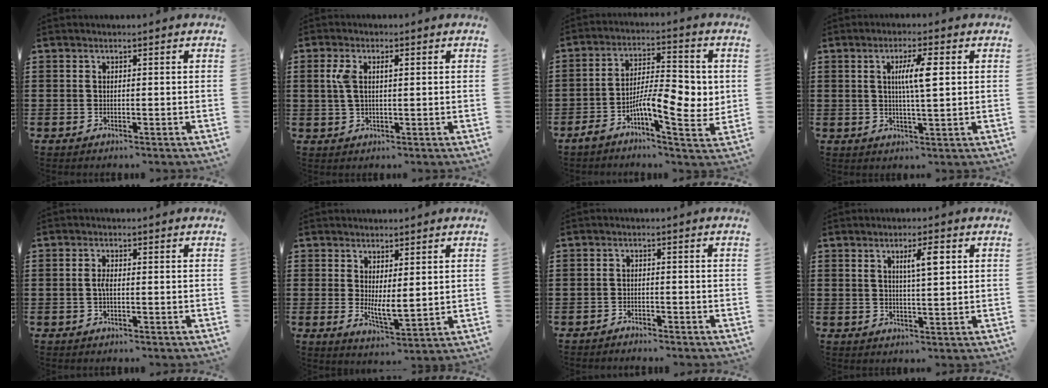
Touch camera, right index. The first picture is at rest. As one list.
[{"total": 3.6, "force": [0.8, 1.7, 3.1], "torque": [-0.074, 0.007, 0.008]}, {"total": 9.7, "force": [-1.6, 3.6, 8.9], "torque": [-0.146, -0.006, -0.032]}, {"total": 5.4, "force": [1.1, 0.7, 5.2], "torque": [-0.102, 0.005, 0.013]}, {"total": 1.7, "force": [-0.3, 0.5, 1.6], "torque": [-0.030, 0.001, -0.006]}, {"total": 3.7, "force": [1.0, 1.2, 3.3], "torque": [-0.065, -0.003, 0.021]}, {"total": 1.4, "force": [-1.4, 0.3, -0.1], "torque": [-0.004, 0.003, -0.031]}, {"total": 4.3, "force": [1.6, 0.8, 3.9], "torque": [-0.063, 0.000, 0.020]}]